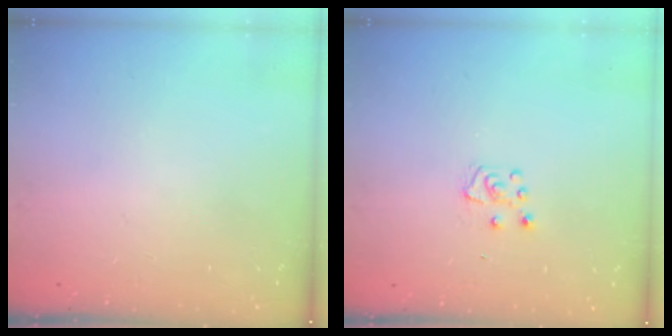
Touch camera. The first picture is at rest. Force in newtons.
{"total": 5.1, "press": 5.0, "slide": 0.6}